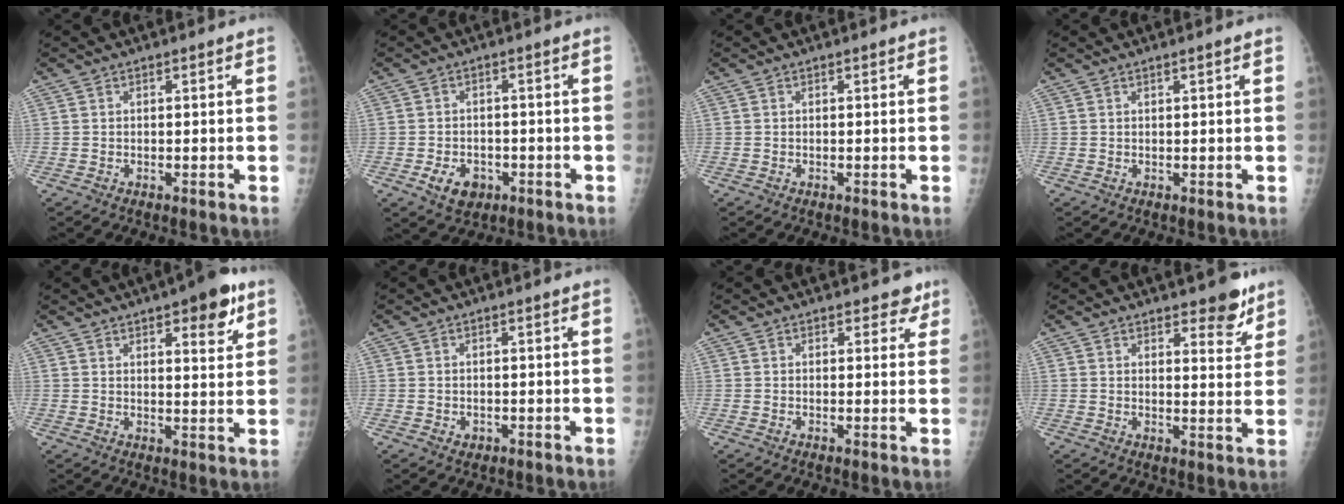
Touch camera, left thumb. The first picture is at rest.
{"total": 5.4, "force": [-2.3, 3.9, 3.0], "torque": [-0.039, 0.012, -0.030]}
{"total": 0.0}
{"total": 1.1, "force": [0.6, 0.0, 0.9], "torque": [-0.017, 0.002, 0.009]}
{"total": 9.1, "force": [5.1, 2.9, 7.0], "torque": [-0.074, -0.022, 0.065]}
{"total": 1.0, "force": [-0.2, 0.9, 0.5], "torque": [-0.002, 0.001, 0.000]}
{"total": 3.0, "force": [2.2, 1.7, 1.1], "torque": [0.018, -0.008, 0.022]}
{"total": 6.1, "force": [4.4, 2.3, 3.6], "torque": [-0.022, -0.029, 0.057]}